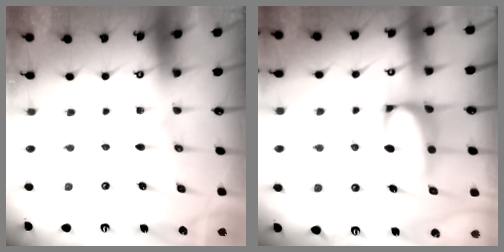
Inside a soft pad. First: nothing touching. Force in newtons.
{"total": 1.4, "press": 1.3, "slide": 0.5}